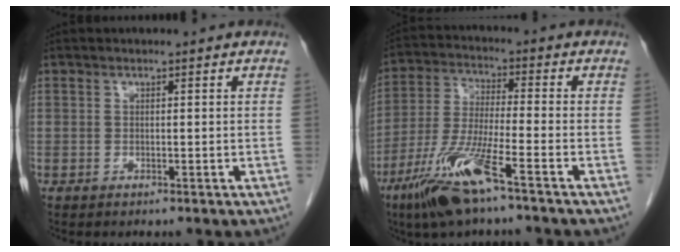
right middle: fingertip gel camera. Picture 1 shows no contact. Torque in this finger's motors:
{"motor_torque": [1.17, -0.97, 0.22, 0.09]}